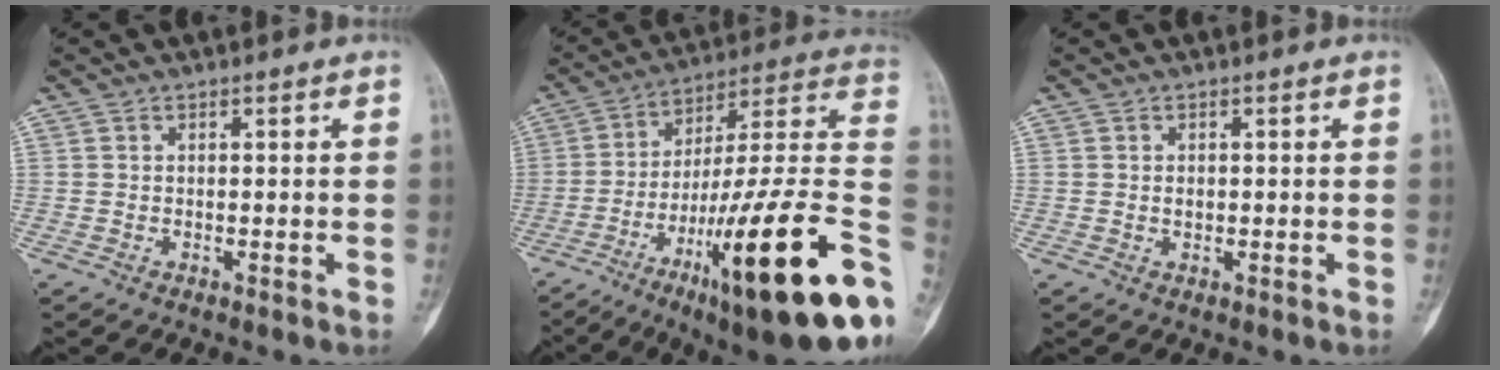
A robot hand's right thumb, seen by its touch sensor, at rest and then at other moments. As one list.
[{"total": 30.7, "force": [-10.4, 5.3, 28.4], "torque": [-0.374, 0.042, -0.161]}, {"total": 1.1, "force": [0.1, 0.8, 0.8], "torque": [-0.012, 0.000, 0.004]}]